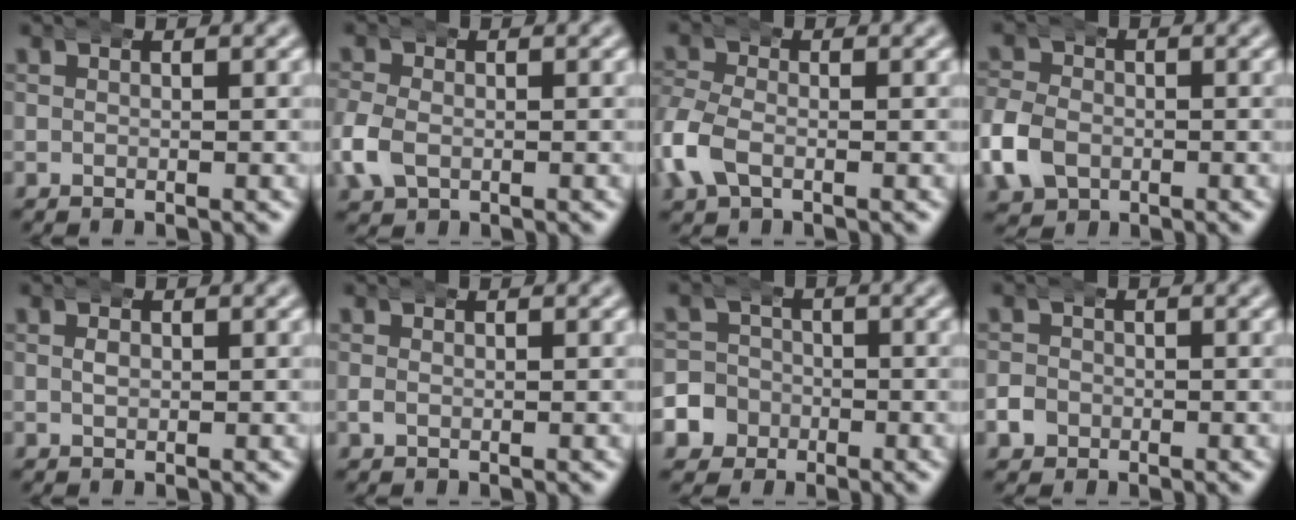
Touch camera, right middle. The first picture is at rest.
{"total": 2.9, "force": [-0.8, 2.4, 1.5], "torque": [-0.051, -0.002, -0.014]}
{"total": 4.4, "force": [-1.0, 3.5, 2.4], "torque": [-0.080, -0.010, -0.019]}
{"total": 4.1, "force": [-1.4, 3.4, 1.6], "torque": [-0.046, -0.006, -0.028]}
{"total": 0.8, "force": [-0.1, 0.5, 0.6], "torque": [-0.009, 0.001, -0.003]}
{"total": 0.5, "force": [-0.2, 0.4, 0.2], "torque": [-0.008, 0.003, -0.005]}
{"total": 8.6, "force": [-3.4, 7.8, 1.4], "torque": [-0.050, -0.026, -0.067]}
{"total": 2.5, "force": [-1.0, 2.3, 0.4], "torque": [-0.016, -0.006, -0.023]}